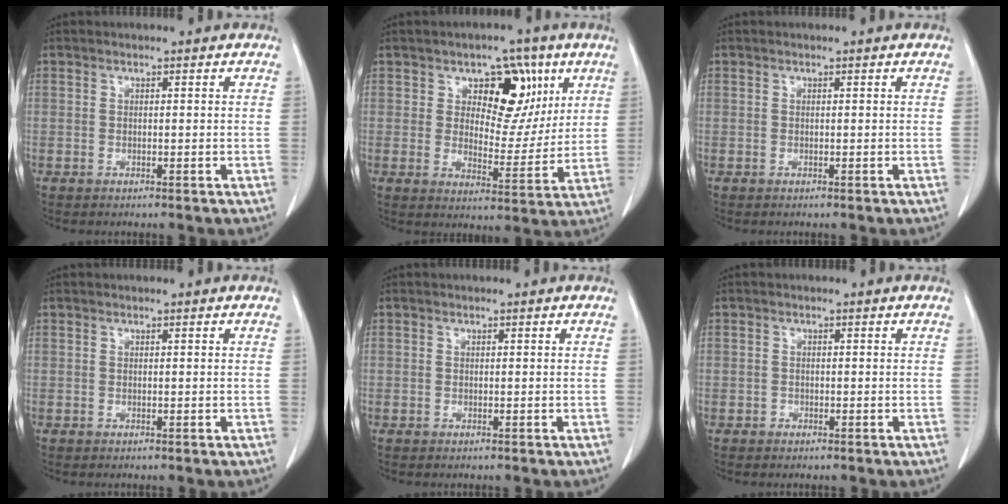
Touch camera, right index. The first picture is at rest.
{"total": 10.3, "force": [4.5, 6.1, 7.0], "torque": [-0.086, 0.013, 0.071]}
{"total": 0.0}
{"total": 0.0}
{"total": 0.5, "force": [-0.1, 0.5, -0.1], "torque": [0.004, 0.006, -0.005]}
{"total": 0.9, "force": [-0.4, 0.8, -0.1], "torque": [-0.002, 0.005, -0.009]}